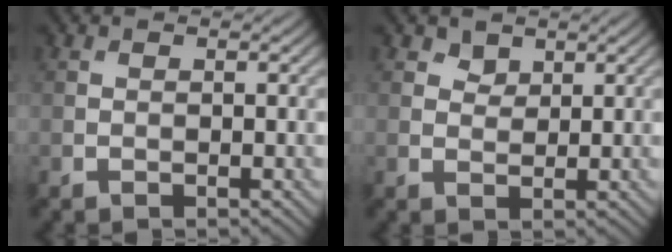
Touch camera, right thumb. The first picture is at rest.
{"total": 1.7, "force": [1.2, 1.1, 0.5], "torque": [-0.008, -0.004, 0.025]}